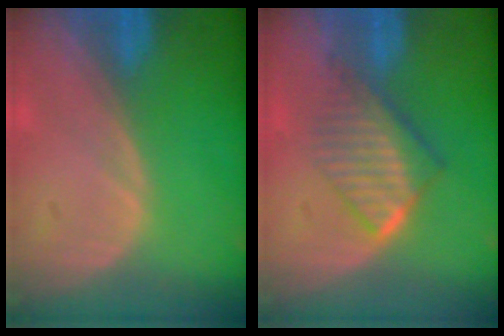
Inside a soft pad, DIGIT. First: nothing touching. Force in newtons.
{"total": 6.6, "press": 5.9, "slide": 2.9}